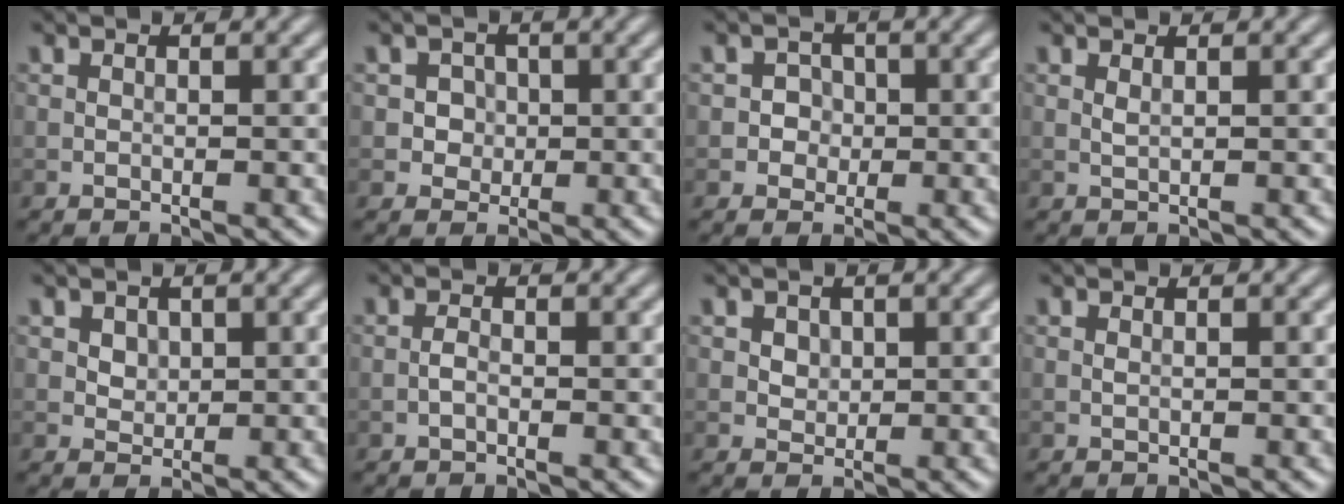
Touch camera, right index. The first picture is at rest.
{"total": 2.0, "force": [0.2, 1.9, 0.7], "torque": [0.003, 0.000, 0.007]}
{"total": 1.7, "force": [-0.2, 1.7, 0.4], "torque": [0.018, 0.001, -0.011]}
{"total": 0.5, "force": [0.3, 0.1, 0.4], "torque": [-0.011, -0.001, 0.006]}
{"total": 1.7, "force": [0.8, 1.3, 0.7], "torque": [-0.014, -0.002, 0.023]}
{"total": 0.9, "force": [-0.4, 0.3, 0.7], "torque": [-0.016, 0.001, -0.010]}
{"total": 1.5, "force": [0.6, 1.3, 0.7], "torque": [-0.010, 0.000, 0.015]}
{"total": 0.0}